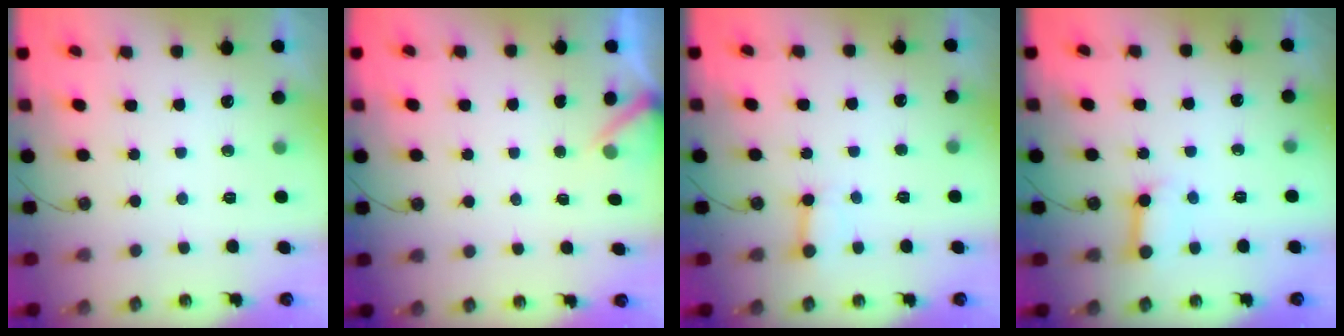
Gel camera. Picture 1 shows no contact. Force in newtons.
{"total": 2.4, "press": 2.4, "slide": 0.3}
{"total": 4.8, "press": 4.7, "slide": 0.6}
{"total": 7.3, "press": 7.3, "slide": 0.9}